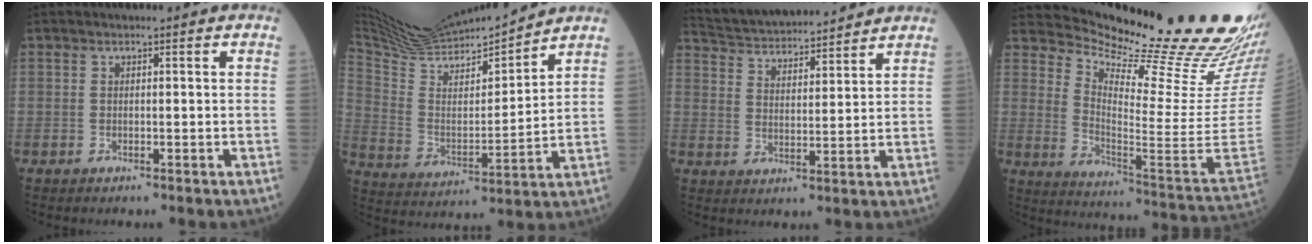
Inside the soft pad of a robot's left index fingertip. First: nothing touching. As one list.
[{"total": 16.4, "force": [15.8, 0.8, 4.4], "torque": [-0.100, -0.009, 0.282]}, {"total": 15.2, "force": [14.3, 2.1, 4.7], "torque": [-0.089, 0.025, 0.230]}, {"total": 26.7, "force": [23.7, 0.9, 12.2], "torque": [-0.190, -0.135, 0.307]}]